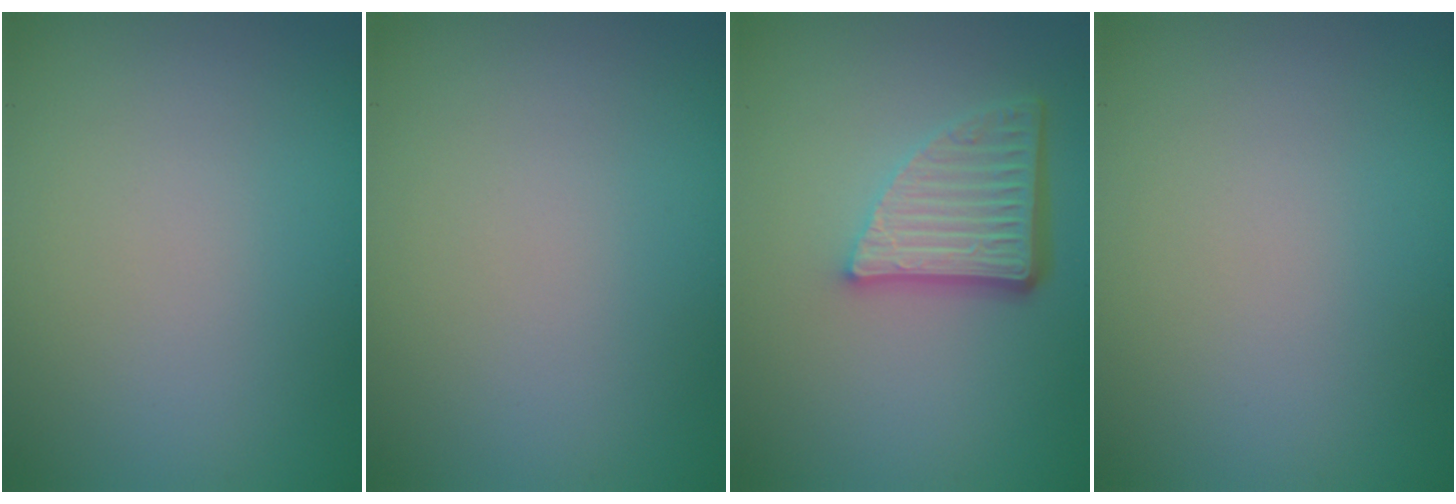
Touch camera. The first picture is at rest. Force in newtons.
{"total": 0.0}
{"total": 5.4, "press": 3.7, "slide": 3.9}
{"total": 0.0}